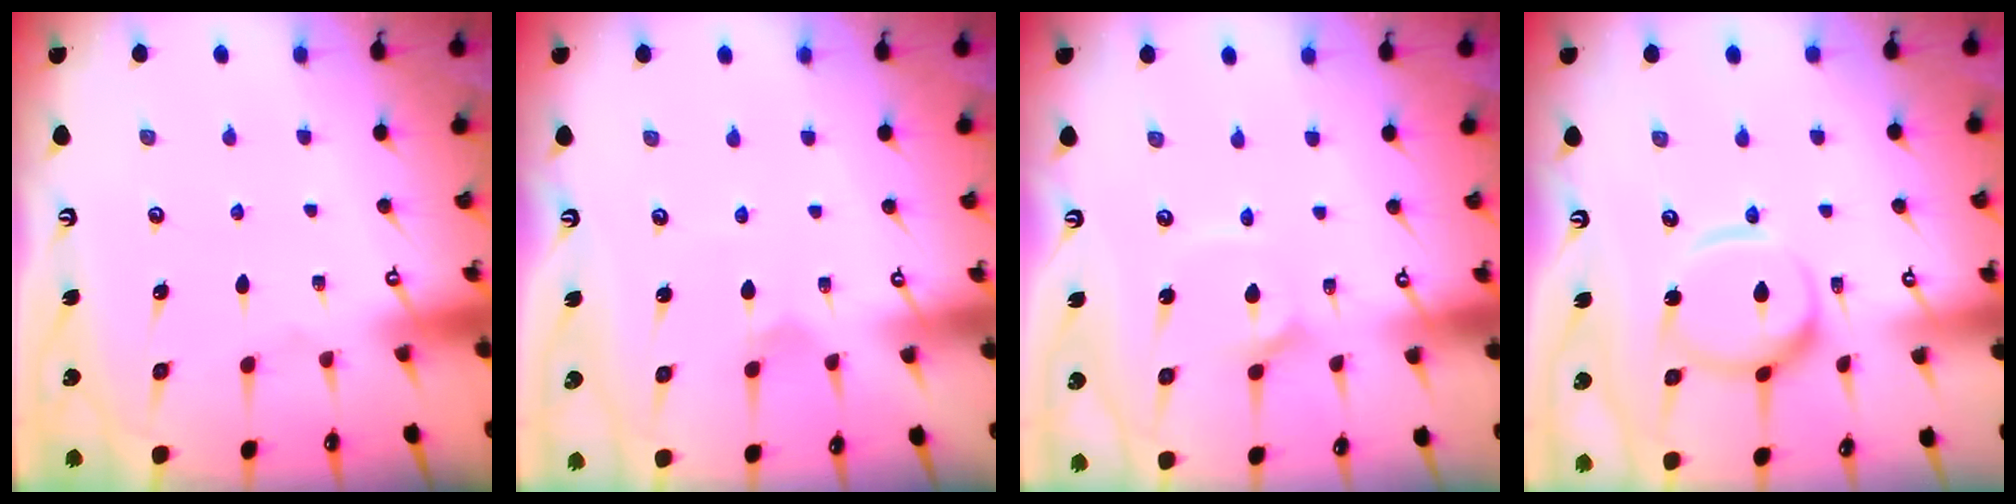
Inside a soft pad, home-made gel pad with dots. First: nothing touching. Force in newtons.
{"total": 2.9, "press": 2.9, "slide": 0.3}
{"total": 3.0, "press": 3.0, "slide": 0.4}
{"total": 12.5, "press": 12.5, "slide": 1.1}